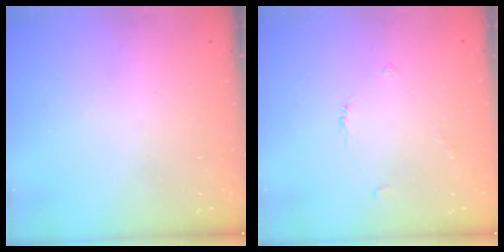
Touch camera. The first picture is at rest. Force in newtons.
{"total": 2.6, "press": 2.6, "slide": 0.4}